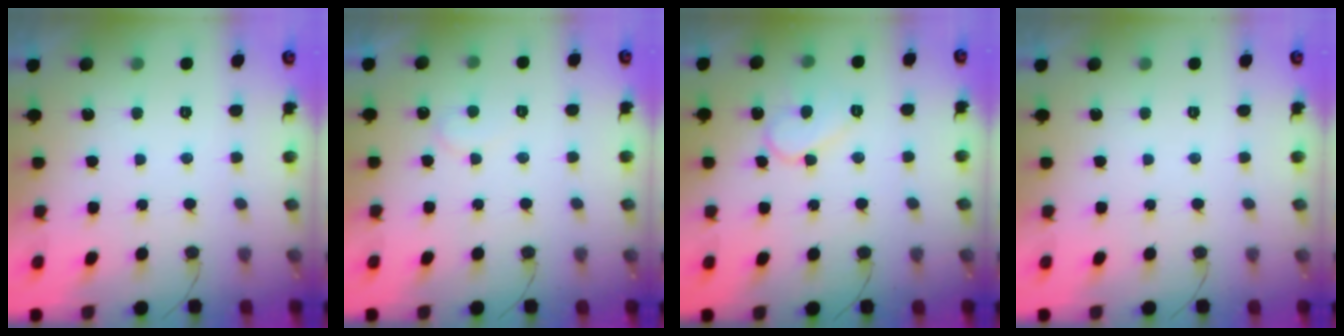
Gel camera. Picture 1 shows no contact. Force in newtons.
{"total": 5.8, "press": 5.8, "slide": 0.3}
{"total": 7.9, "press": 7.9, "slide": 0.7}
{"total": 0.0}